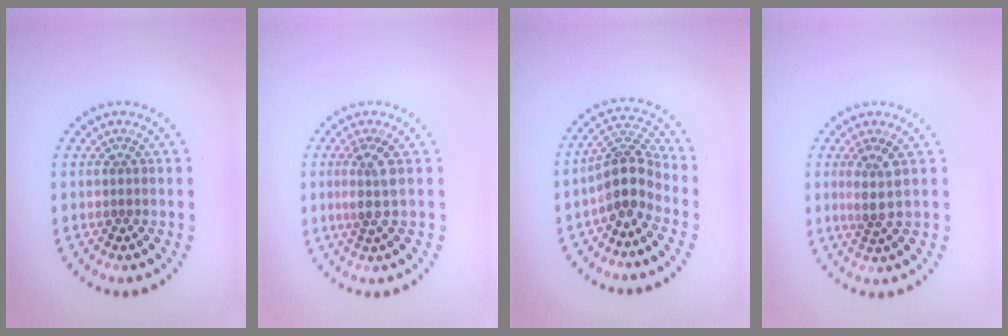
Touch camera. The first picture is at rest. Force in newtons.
{"total": 2.2, "press": 1.6, "slide": 1.5}
{"total": 3.9, "press": 3.0, "slide": 2.5}
{"total": 2.3, "press": 1.7, "slide": 1.5}